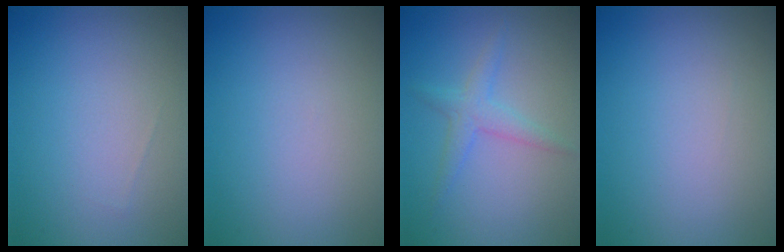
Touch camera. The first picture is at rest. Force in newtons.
{"total": 0.0}
{"total": 2.0, "press": 2.0, "slide": 0.1}
{"total": 0.0}